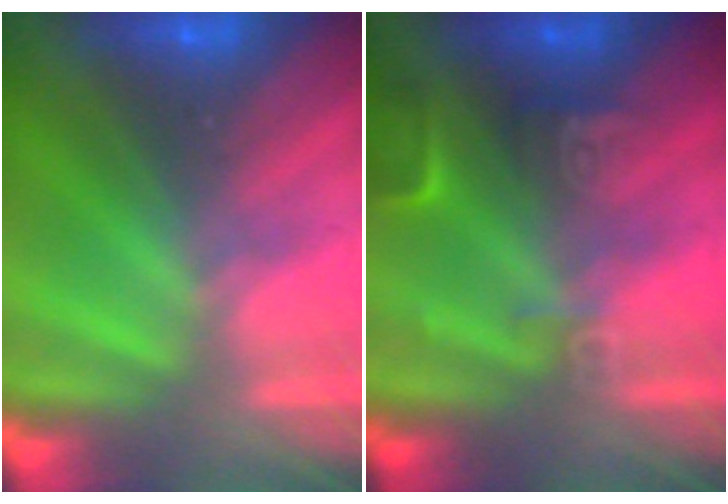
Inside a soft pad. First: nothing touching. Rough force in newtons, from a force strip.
{"total": 2.6}